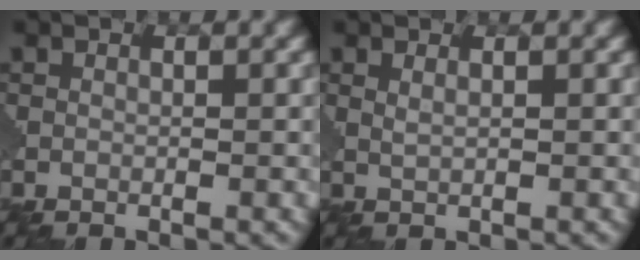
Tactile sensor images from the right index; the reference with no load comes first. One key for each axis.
{"total": 0.9, "fx": 0.5, "fy": 0.2, "fz": 0.7, "tx": -0.015, "ty": 0.000, "tz": 0.007}